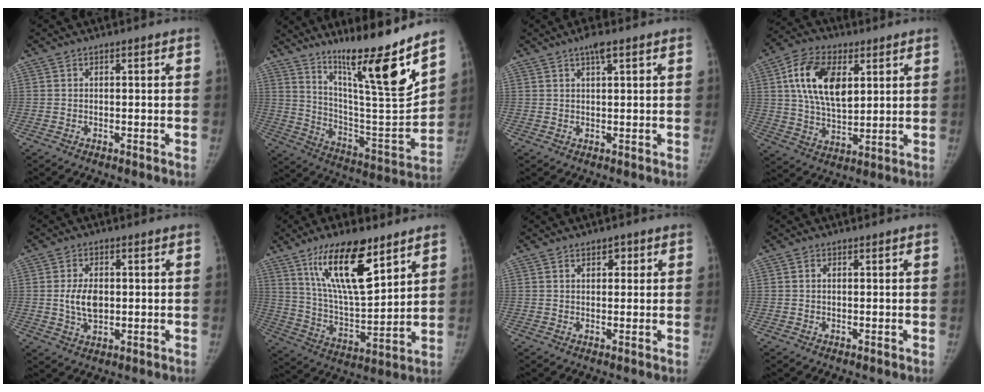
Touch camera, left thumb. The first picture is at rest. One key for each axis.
{"total": 21.3, "fx": 15.2, "fy": 1.3, "fz": 14.8, "tx": -0.198, "ty": -0.093, "tz": 0.265}
{"total": 2.7, "fx": 1.6, "fy": 0.5, "fz": 2.1, "tx": -0.037, "ty": 0.001, "tz": 0.027}
{"total": 14.4, "fx": 4.5, "fy": 8.3, "fz": 10.9, "tx": -0.179, "ty": -0.011, "tz": 0.080}
{"total": 5.7, "fx": 0.2, "fy": 3.5, "fz": 4.5, "tx": -0.077, "ty": -0.005, "tz": 0.009}
{"total": 17.7, "fx": 10.4, "fy": 5.8, "fz": 13.1, "tx": -0.199, "ty": -0.056, "tz": 0.196}
{"total": 2.1, "fx": 1.1, "fy": 1.3, "fz": 1.2, "tx": 0.003, "ty": -0.005, "tz": 0.013}
{"total": 0.6, "fx": 0.0, "fy": 0.4, "fz": 0.4, "tx": -0.006, "ty": 0.004, "tz": -0.001}